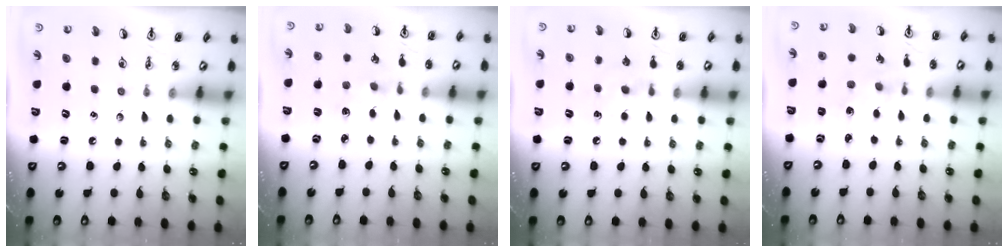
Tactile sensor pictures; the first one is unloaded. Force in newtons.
{"total": 1.5, "press": 1.5, "slide": 0.3}
{"total": 7.0, "press": 7.0, "slide": 0.7}
{"total": 1.1, "press": 1.1, "slide": 0.3}